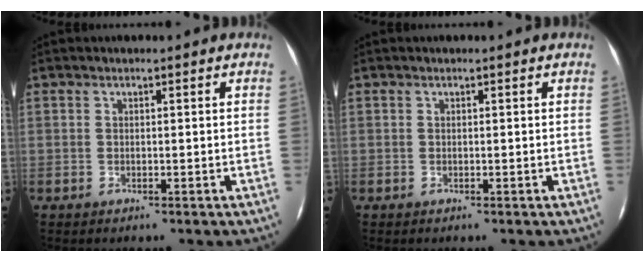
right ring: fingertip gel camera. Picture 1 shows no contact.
{"total": 0.0}